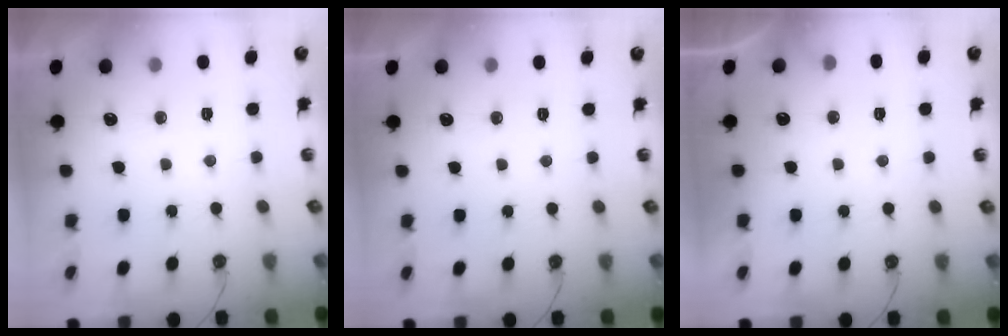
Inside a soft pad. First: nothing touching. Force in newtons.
{"total": 0.0}
{"total": 4.0, "press": 4.0, "slide": 0.3}